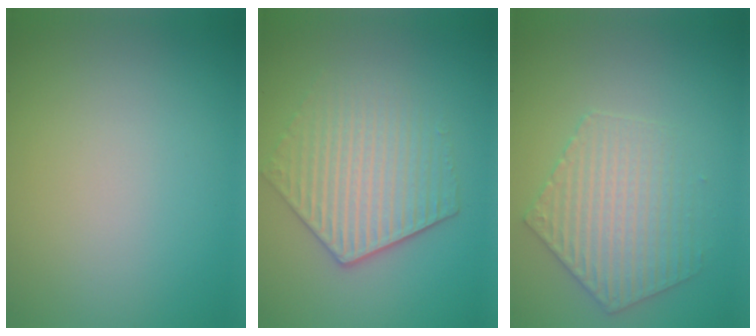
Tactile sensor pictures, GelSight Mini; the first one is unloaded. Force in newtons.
{"total": 4.6, "press": 3.8, "slide": 2.6}
{"total": 3.8, "press": 3.8, "slide": 0.2}